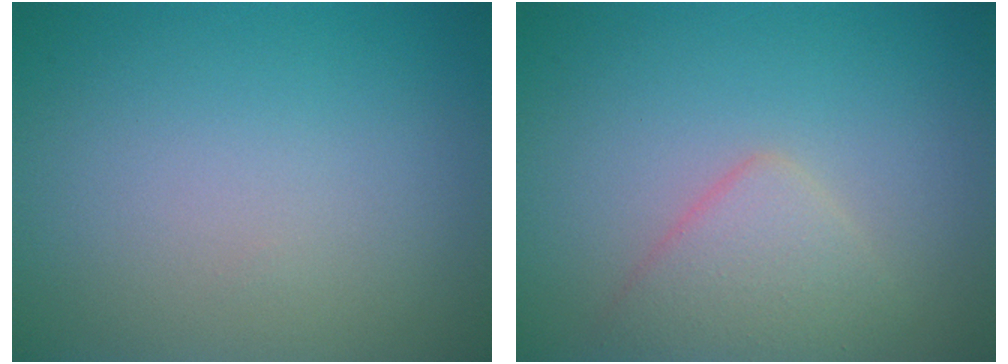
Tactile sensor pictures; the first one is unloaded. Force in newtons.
{"total": 2.9, "press": 2.9, "slide": 0.1}